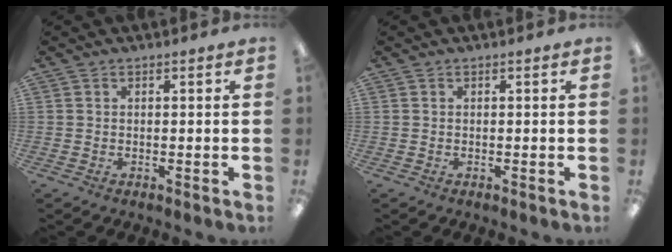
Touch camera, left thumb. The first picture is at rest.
{"total": 0.0}